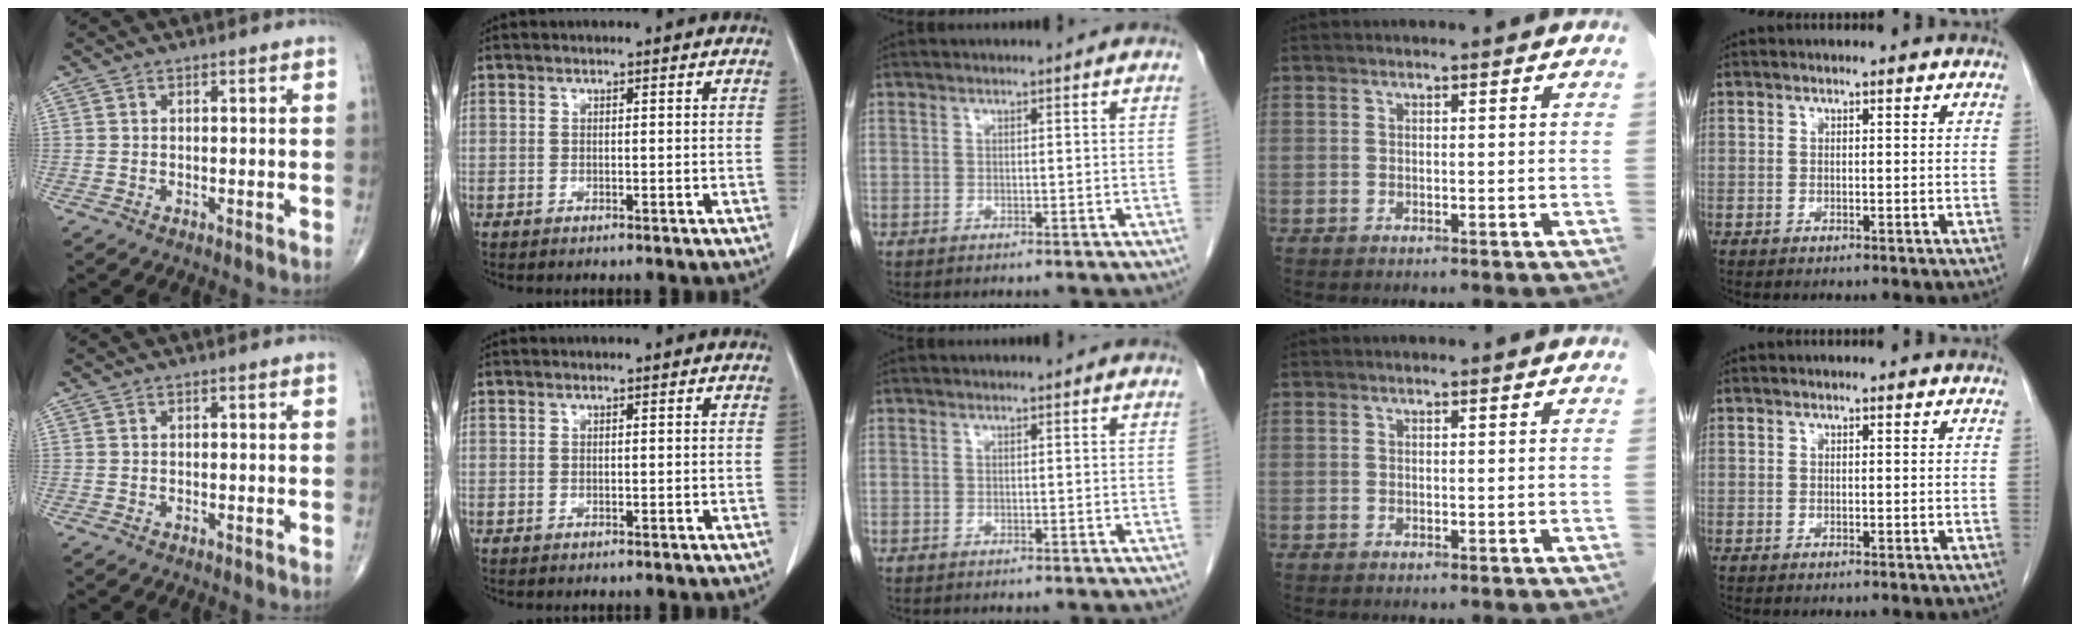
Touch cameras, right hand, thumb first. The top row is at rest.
{}